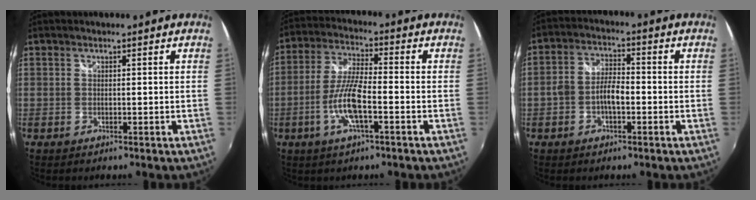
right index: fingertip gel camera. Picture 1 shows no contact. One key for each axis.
{"total": 9.2, "fx": -3.4, "fy": 1.8, "fz": 8.4, "tx": -0.175, "ty": -0.002, "tz": -0.068}
{"total": 5.2, "fx": -1.9, "fy": 2.7, "fz": 4.0, "tx": -0.080, "ty": 0.011, "tz": -0.034}